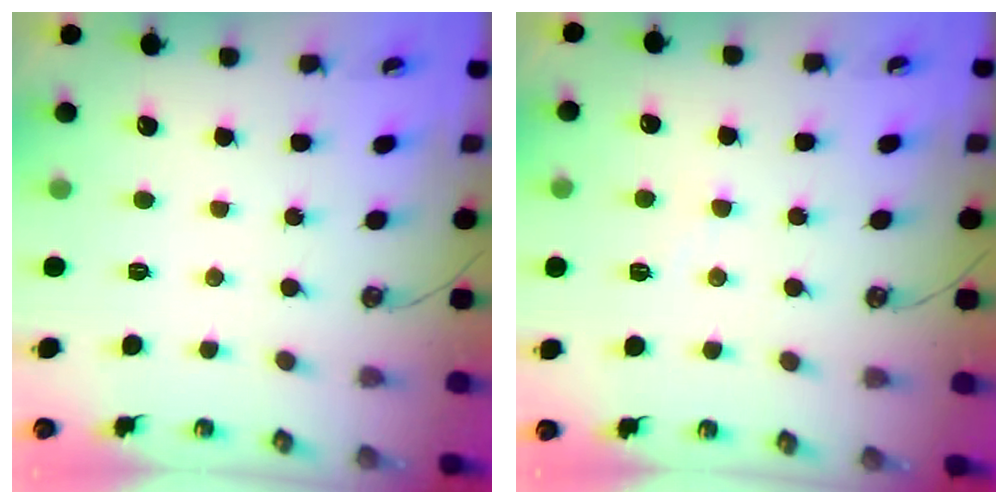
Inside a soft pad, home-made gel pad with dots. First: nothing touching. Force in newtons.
{"total": 4.1, "press": 4.0, "slide": 0.8}